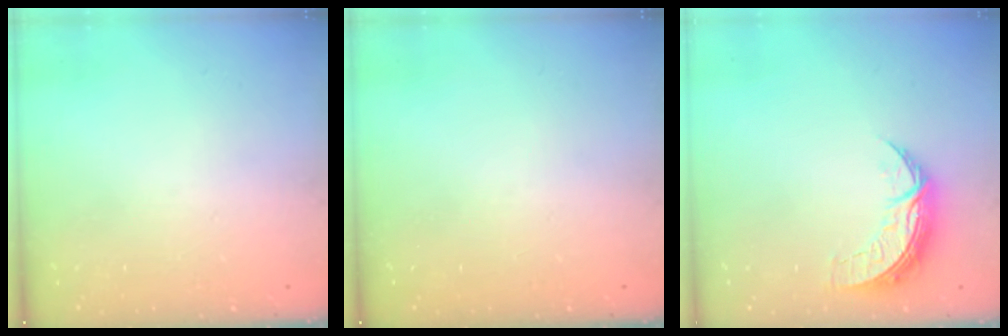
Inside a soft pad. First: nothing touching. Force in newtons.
{"total": 0.0}
{"total": 7.5, "press": 7.5, "slide": 0.5}